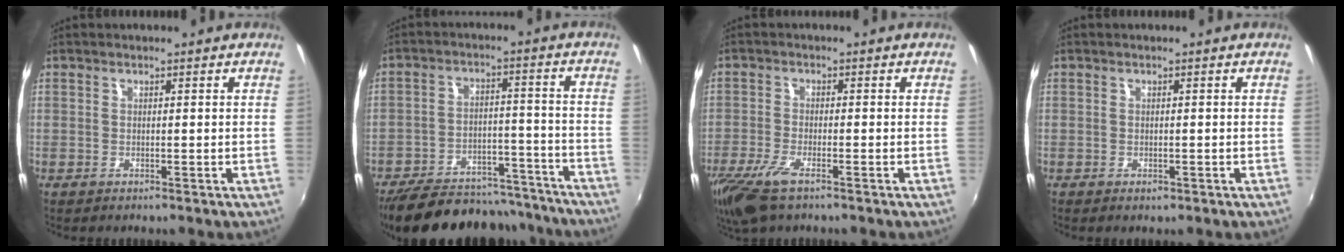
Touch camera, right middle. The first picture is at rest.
{"total": 25.8, "force": [-22.1, 9.1, 9.7], "torque": [-0.196, 0.018, -0.289]}
{"total": 8.2, "force": [-5.4, 2.3, 5.7], "torque": [-0.139, -0.029, -0.105]}
{"total": 0.9, "force": [-0.5, 0.6, 0.5], "torque": [-0.008, -0.003, -0.008]}